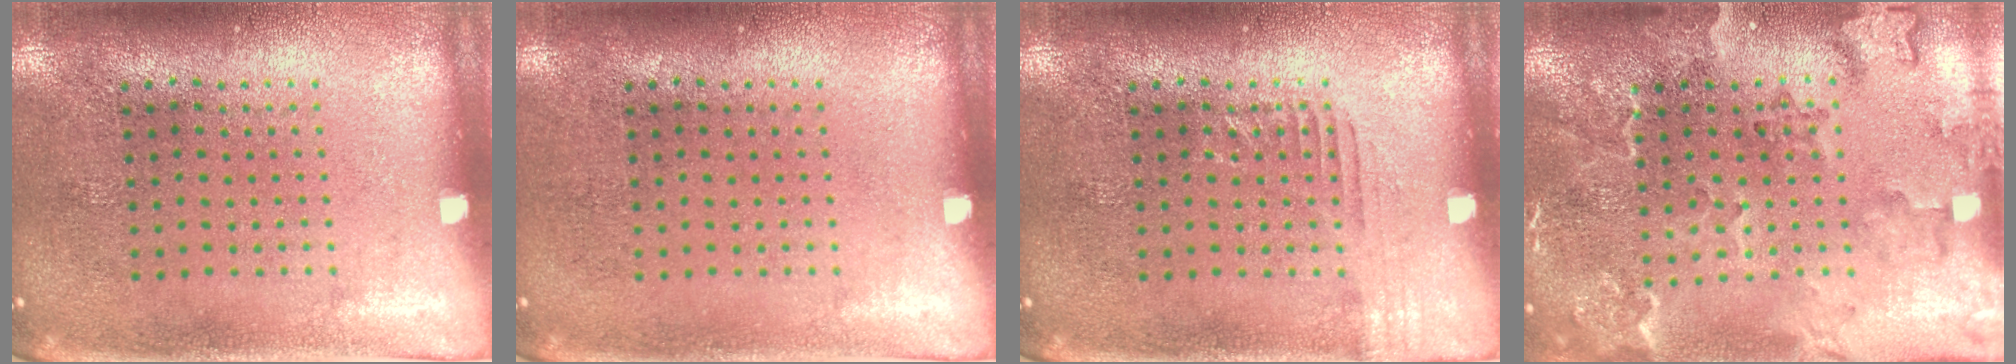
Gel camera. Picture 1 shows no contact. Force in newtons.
{"total": 0.0}
{"total": 1.2, "press": 1.2, "slide": 0.3}
{"total": 2.4, "press": 2.2, "slide": 1.0}